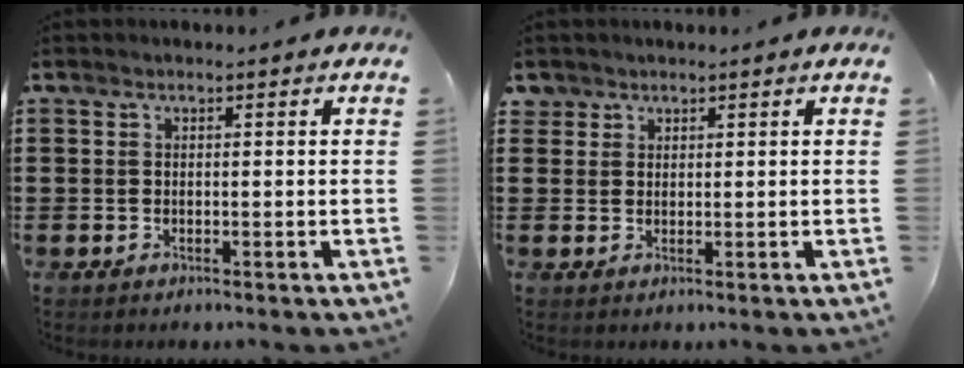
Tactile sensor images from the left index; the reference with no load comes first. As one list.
[{"total": 1.7, "force": [1.3, 1.1, 0.1], "torque": [-0.008, 0.005, 0.026]}]